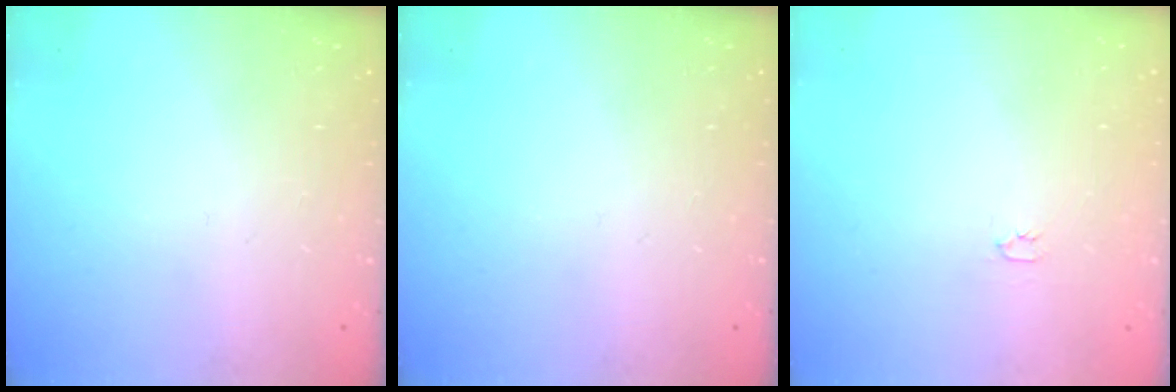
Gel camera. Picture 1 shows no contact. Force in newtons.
{"total": 0.0}
{"total": 2.0, "press": 2.0, "slide": 0.3}